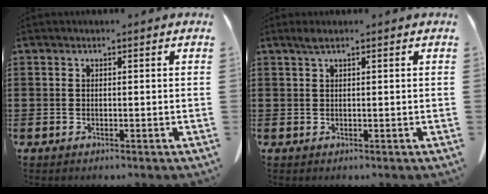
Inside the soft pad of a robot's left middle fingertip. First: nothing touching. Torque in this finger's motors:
{"motor_torque": [0.19, 0.02, 0.01, 0.01]}